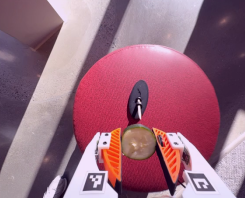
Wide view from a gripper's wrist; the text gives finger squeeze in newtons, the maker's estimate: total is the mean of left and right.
{"total": 9.5, "left": 9.6, "right": 9.5}